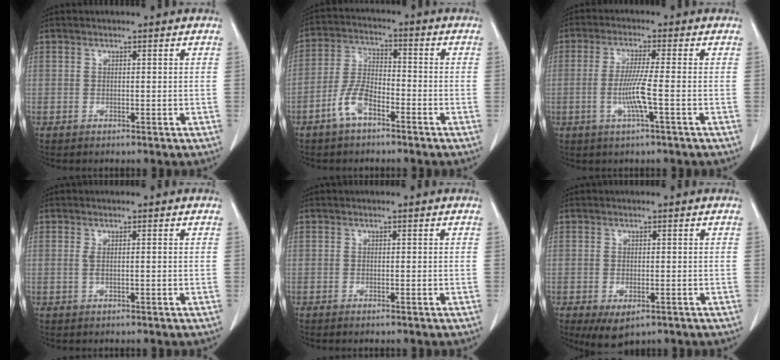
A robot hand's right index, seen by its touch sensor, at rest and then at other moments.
{"total": 6.6, "force": [-3.9, 2.8, 4.6], "torque": [-0.107, 0.008, -0.078]}
{"total": 5.5, "force": [-1.4, -0.5, 5.3], "torque": [-0.109, -0.008, -0.030]}
{"total": 1.0, "force": [0.0, 0.1, 0.9], "torque": [-0.022, 0.001, 0.002]}
{"total": 0.6, "force": [-0.5, 0.0, 0.3], "torque": [-0.015, -0.003, -0.005]}
{"total": 4.4, "force": [-2.3, 2.1, 3.1], "torque": [-0.057, -0.010, -0.027]}